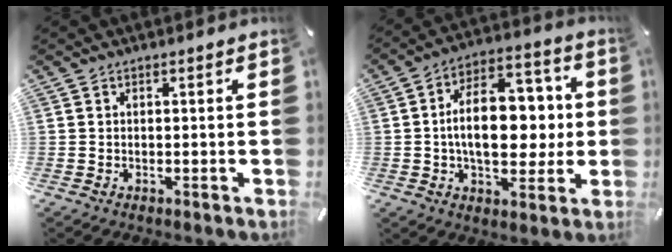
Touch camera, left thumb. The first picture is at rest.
{"total": 17.4, "force": [0.1, 10.8, 13.6], "torque": [-0.207, 0.003, 0.000]}